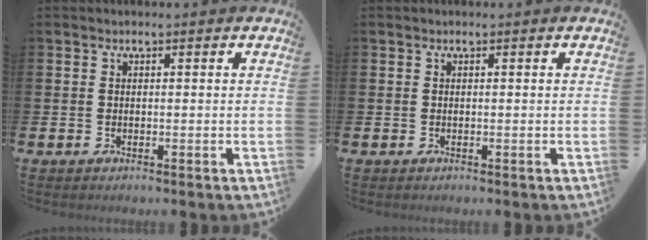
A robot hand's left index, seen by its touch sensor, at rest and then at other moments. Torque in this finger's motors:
{"motor_torque": [0.00, 0.00, 0.02, -0.01]}